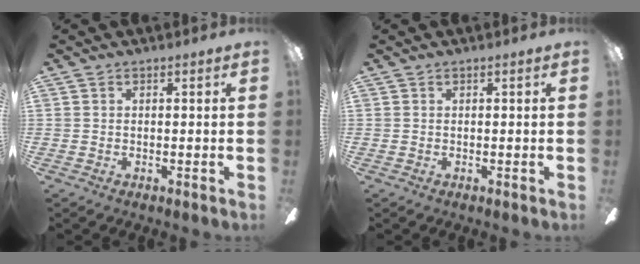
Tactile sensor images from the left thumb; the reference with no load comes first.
{"total": 0.0}